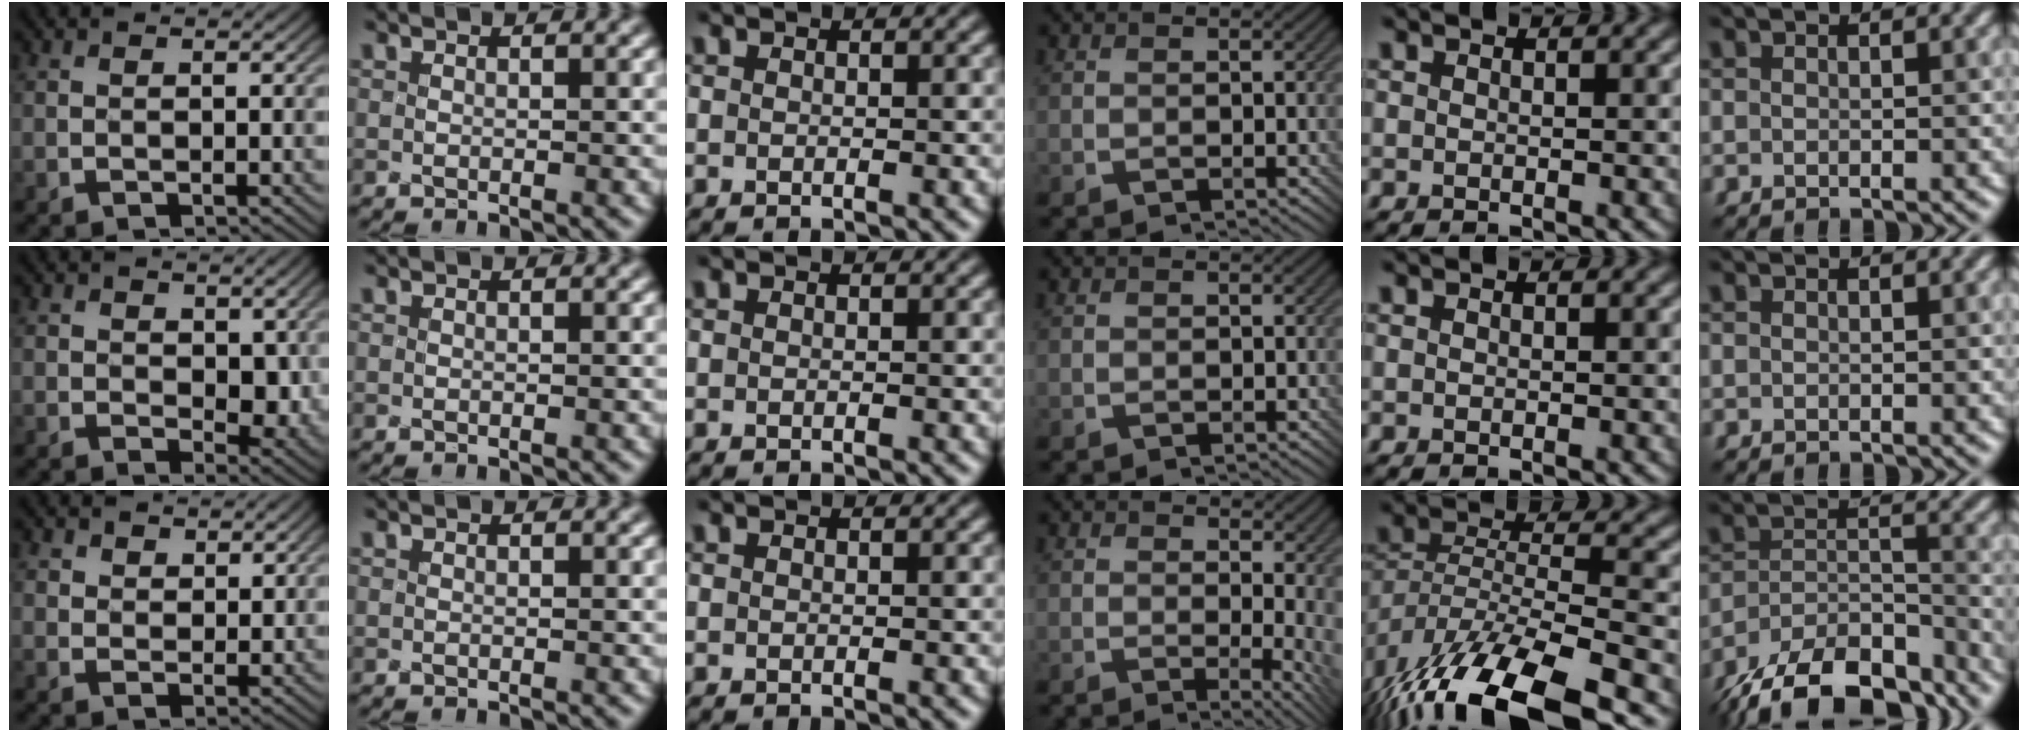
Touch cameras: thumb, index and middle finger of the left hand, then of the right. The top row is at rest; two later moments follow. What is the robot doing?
{"motion": "screw", "object": "bottle cap"}